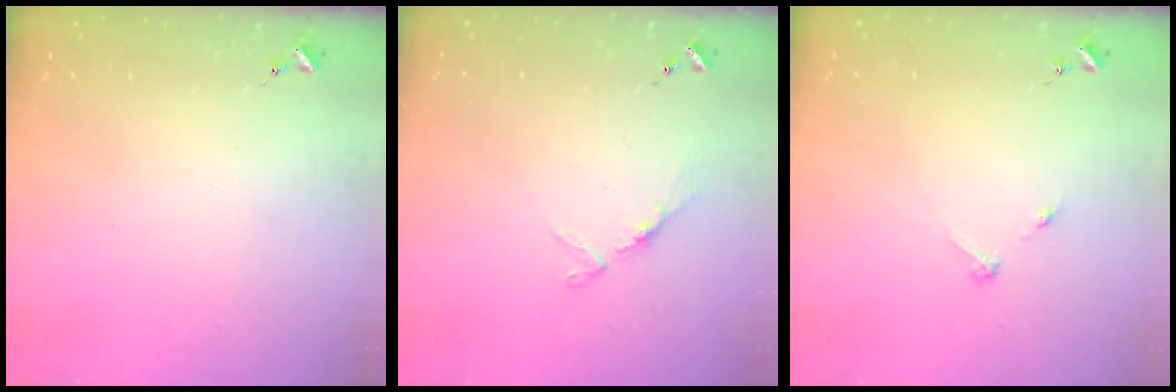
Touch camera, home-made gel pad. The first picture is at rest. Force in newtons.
{"total": 5.9, "press": 5.9, "slide": 0.5}
{"total": 2.7, "press": 2.7, "slide": 0.3}